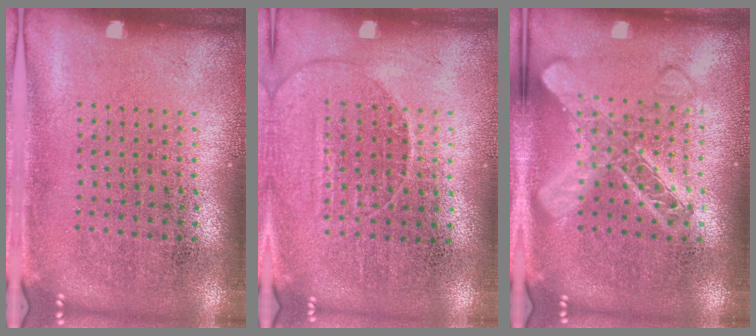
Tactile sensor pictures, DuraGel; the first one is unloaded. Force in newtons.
{"total": 1.4, "press": 1.3, "slide": 0.5}
{"total": 3.0, "press": 3.0, "slide": 0.4}